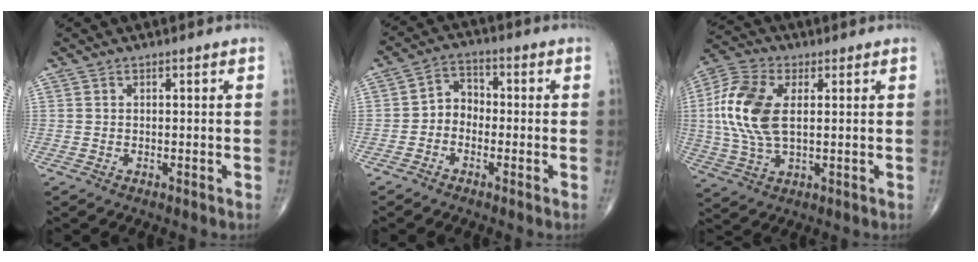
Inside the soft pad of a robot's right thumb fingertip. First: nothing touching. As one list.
[{"total": 4.5, "force": [-1.5, 3.6, 2.2], "torque": [-0.012, 0.025, -0.044]}, {"total": 13.8, "force": [1.9, 7.4, 11.5], "torque": [-0.260, 0.007, 0.035]}]